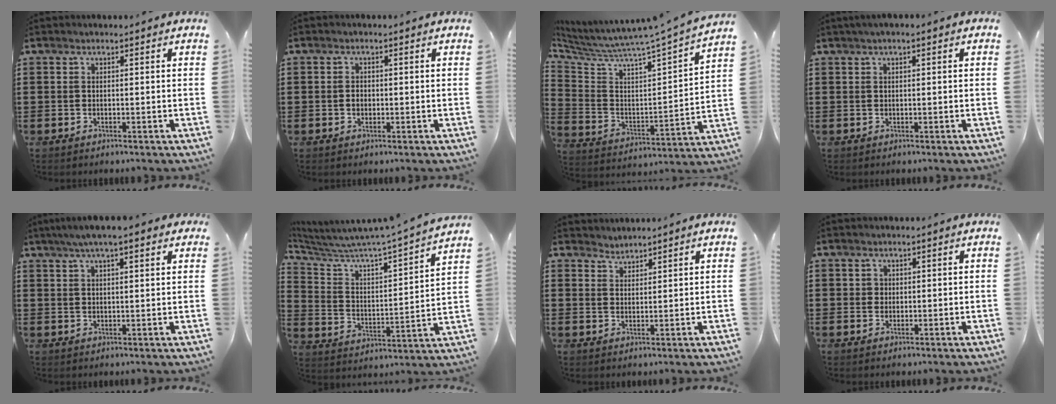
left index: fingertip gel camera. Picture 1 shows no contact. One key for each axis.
{"total": 1.3, "fx": -0.1, "fy": 0.9, "fz": 0.9, "tx": -0.020, "ty": 0.005, "tz": -0.003}
{"total": 4.7, "fx": 4.3, "fy": -0.8, "fz": 1.9, "tx": -0.063, "ty": -0.061, "tz": 0.061}
{"total": 1.0, "fx": 0.3, "fy": 0.2, "fz": 0.9, "tx": -0.016, "ty": 0.002, "tz": 0.006}
{"total": 5.0, "fx": 3.4, "fy": 0.5, "fz": 3.6, "tx": -0.075, "ty": 0.004, "tz": 0.060}
{"total": 5.4, "fx": 5.1, "fy": -0.3, "fz": 1.8, "tx": -0.064, "ty": -0.057, "tz": 0.076}
{"total": 1.9, "fx": 1.8, "fy": 0.0, "fz": -0.6, "tx": 0.006, "ty": -0.002, "tz": 0.036}
{"total": 1.1, "fx": 0.6, "fy": 1.0, "fz": 0.2, "tx": -0.005, "ty": 0.005, "tz": 0.012}